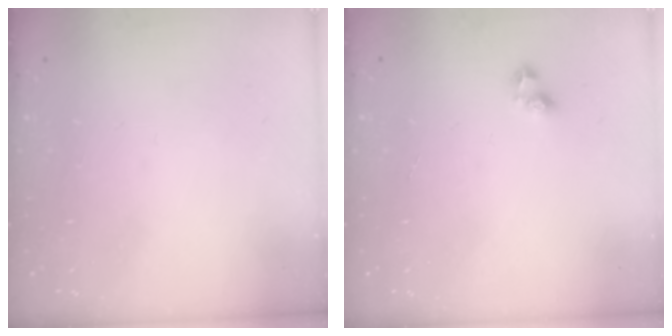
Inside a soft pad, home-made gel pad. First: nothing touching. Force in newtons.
{"total": 2.5, "press": 2.2, "slide": 1.3}